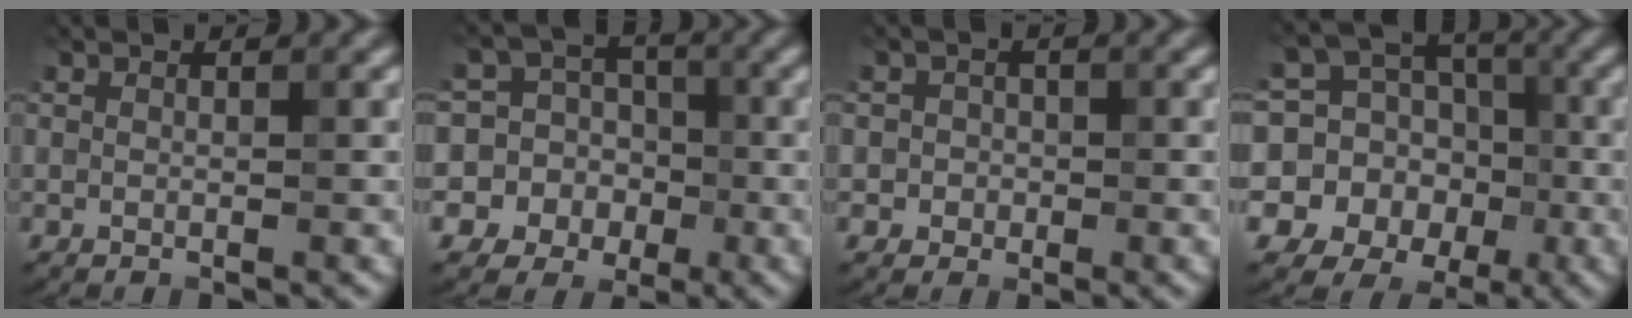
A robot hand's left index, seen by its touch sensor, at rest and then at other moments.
{"total": 10.9, "force": [-2.6, 10.4, 1.9], "torque": [-0.053, 0.009, -0.066]}
{"total": 1.7, "force": [-0.2, 1.7, 0.2], "torque": [0.020, -0.004, -0.011]}
{"total": 13.3, "force": [-2.4, 12.3, 4.4], "torque": [-0.122, 0.006, -0.047]}